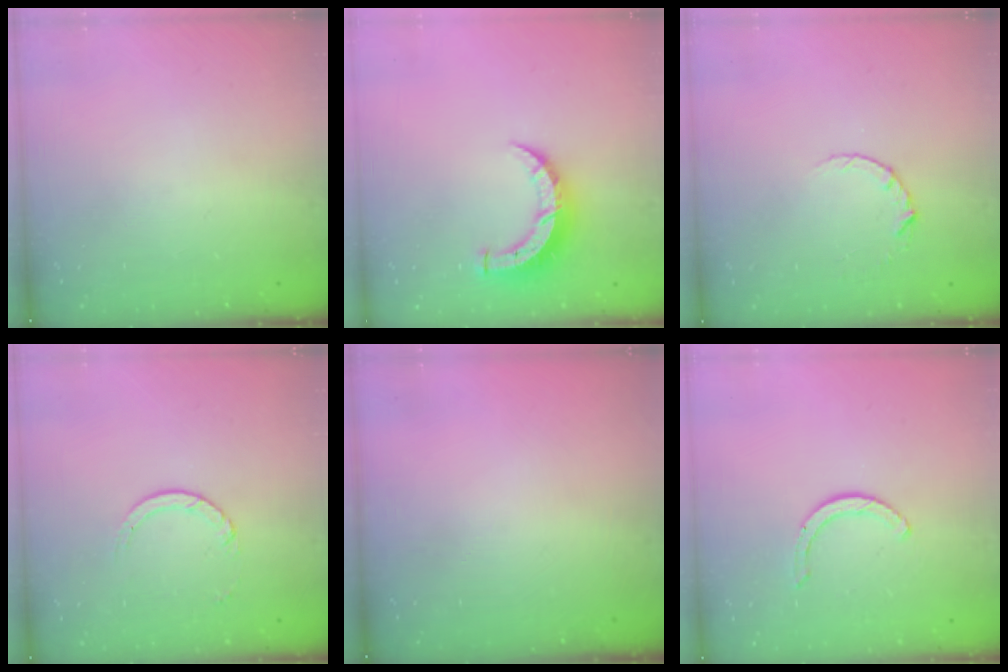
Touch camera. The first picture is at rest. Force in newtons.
{"total": 7.9, "press": 7.8, "slide": 0.8}
{"total": 3.7, "press": 3.7, "slide": 0.5}
{"total": 3.0, "press": 2.9, "slide": 0.4}
{"total": 0.0}
{"total": 3.1, "press": 3.0, "slide": 0.3}